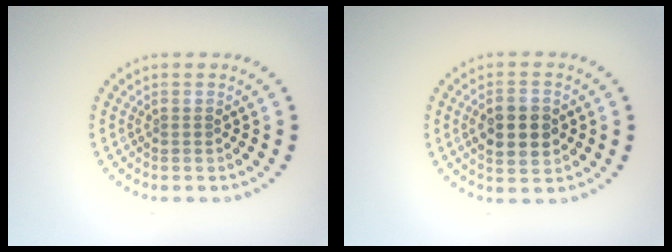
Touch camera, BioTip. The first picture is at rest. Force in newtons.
{"total": 4.4, "press": 4.4, "slide": 0.2}